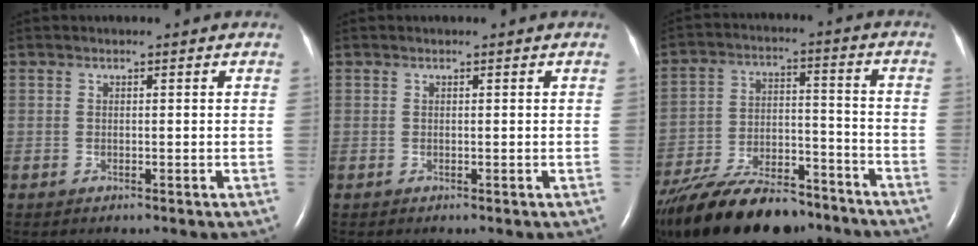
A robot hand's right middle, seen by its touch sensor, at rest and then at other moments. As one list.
[{"total": 0.0}, {"total": 21.7, "force": [-17.8, 7.2, 10.2], "torque": [-0.200, -0.013, -0.284]}]